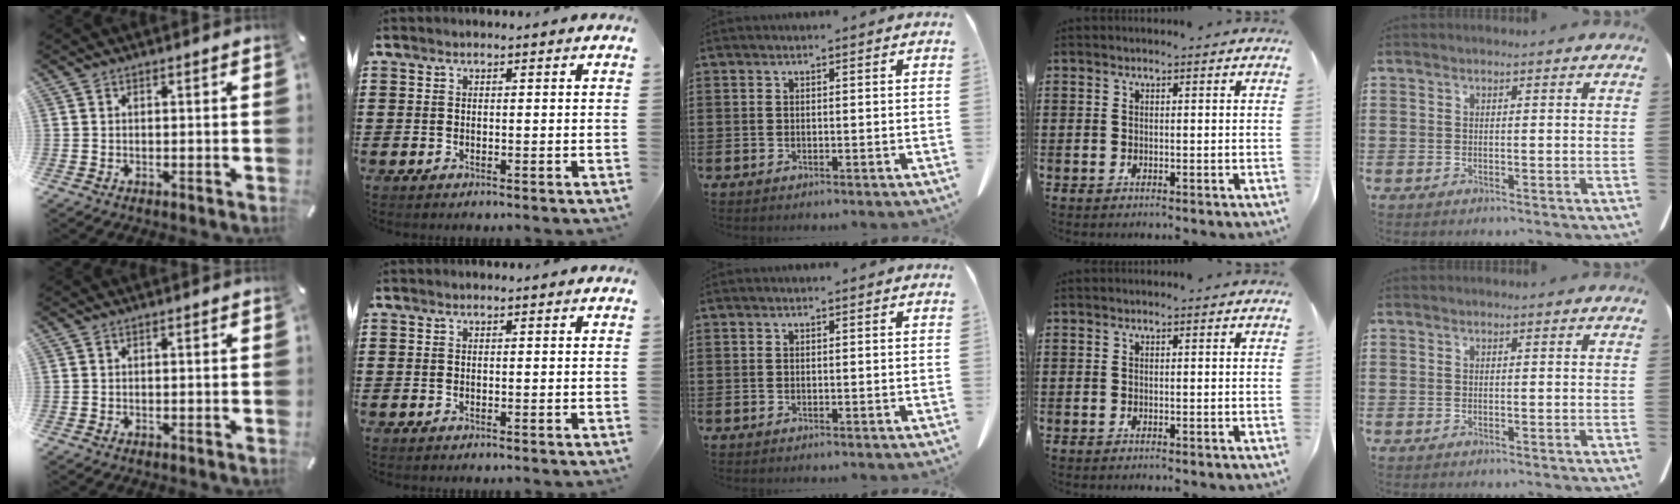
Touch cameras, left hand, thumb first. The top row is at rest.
{}